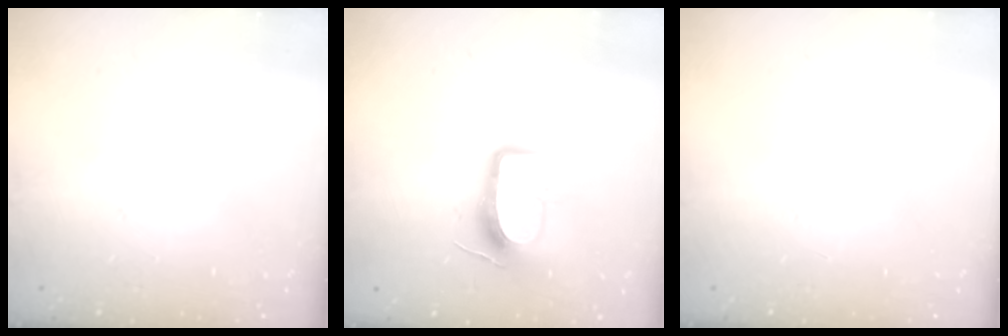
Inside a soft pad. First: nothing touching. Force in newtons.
{"total": 10.5, "press": 10.5, "slide": 0.9}
{"total": 0.0}